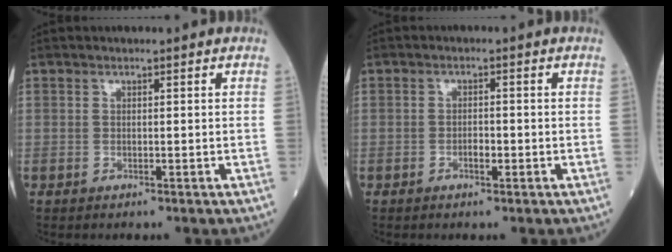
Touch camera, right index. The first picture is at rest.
{"total": 1.8, "force": [-0.8, 0.6, 1.5], "torque": [-0.025, 0.002, -0.014]}